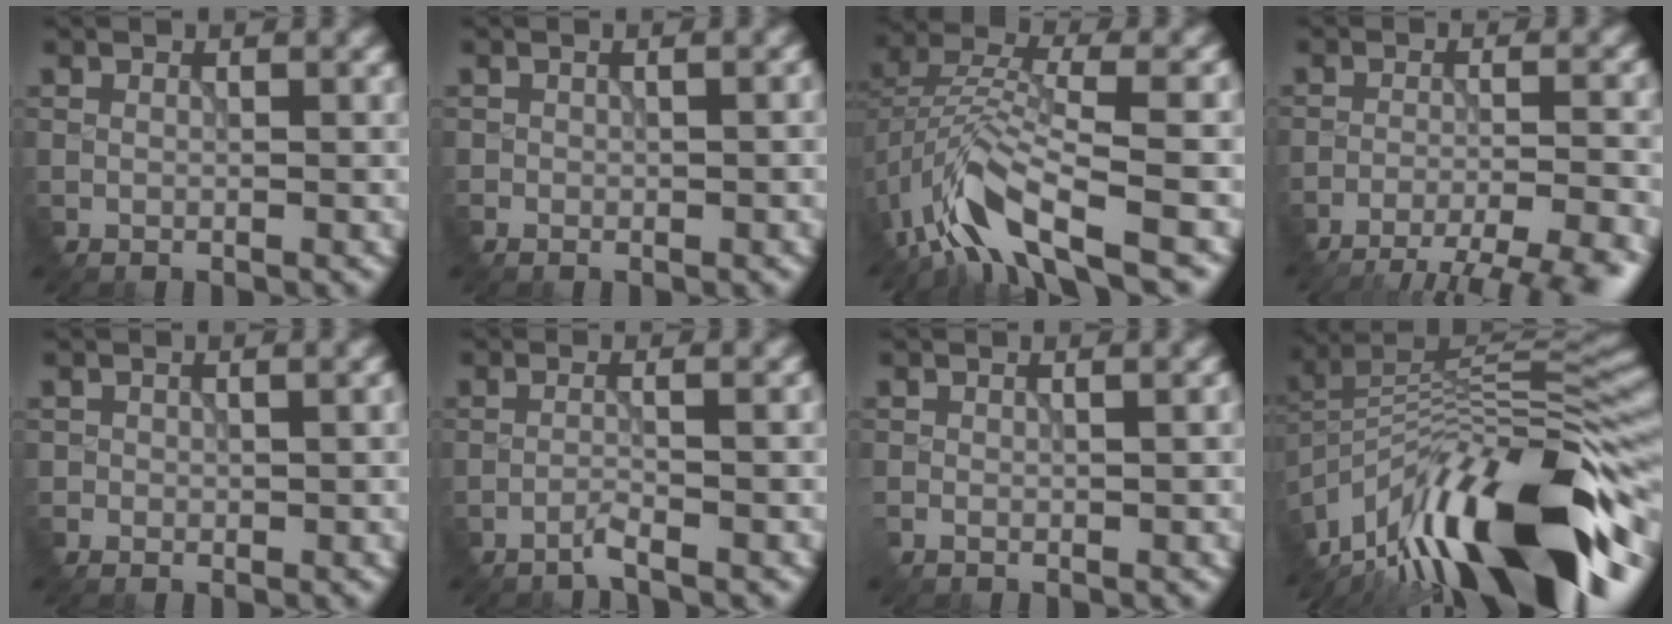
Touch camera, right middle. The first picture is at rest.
{"total": 0.7, "force": [-0.2, 0.3, 0.6], "torque": [-0.003, -0.003, 0.010]}
{"total": 7.9, "force": [-4.9, 2.2, 5.8], "torque": [-0.109, 0.006, -0.096]}
{"total": 8.7, "force": [-7.3, 1.4, 4.5], "torque": [-0.062, -0.010, -0.094]}
{"total": 1.0, "force": [-0.3, 0.7, 0.6], "torque": [-0.001, -0.003, 0.010]}
{"total": 1.9, "force": [-1.5, -0.2, 1.1], "torque": [-0.013, 0.009, -0.036]}
{"total": 1.2, "force": [-0.2, 0.5, 1.0], "torque": [-0.004, 0.001, -0.001]}
{"total": 17.4, "force": [-9.4, 5.4, 13.6], "torque": [-0.226, 0.023, -0.161]}